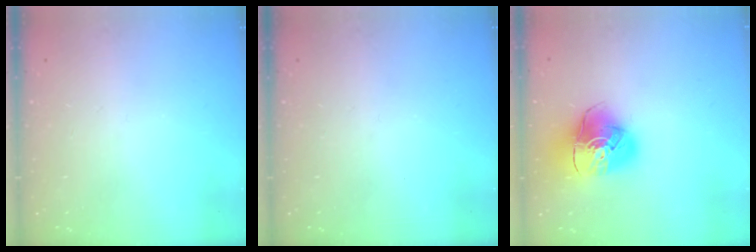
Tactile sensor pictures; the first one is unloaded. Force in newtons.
{"total": 0.0}
{"total": 12.2, "press": 12.1, "slide": 1.6}